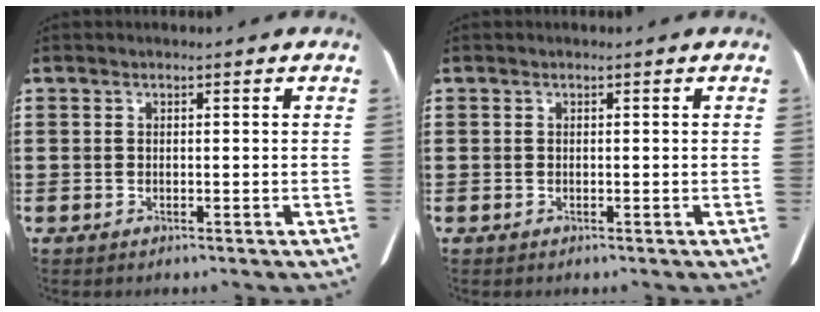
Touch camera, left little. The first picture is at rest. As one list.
[{"total": 0.0}]